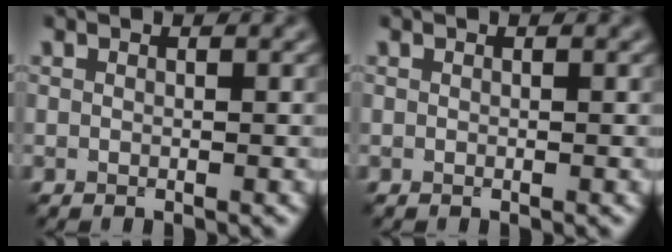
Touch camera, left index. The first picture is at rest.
{"total": 0.0}